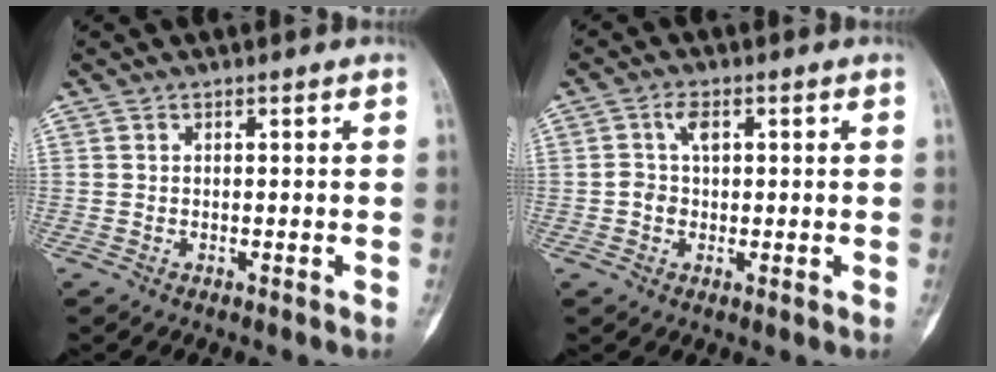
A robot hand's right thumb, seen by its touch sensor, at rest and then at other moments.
{"total": 3.4, "force": [0.8, 2.4, 2.3], "torque": [-0.034, 0.010, 0.013]}